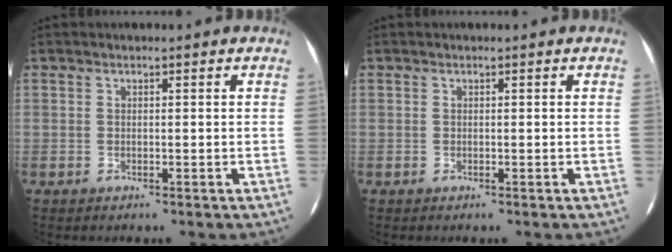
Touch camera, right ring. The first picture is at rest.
{"total": 0.0}